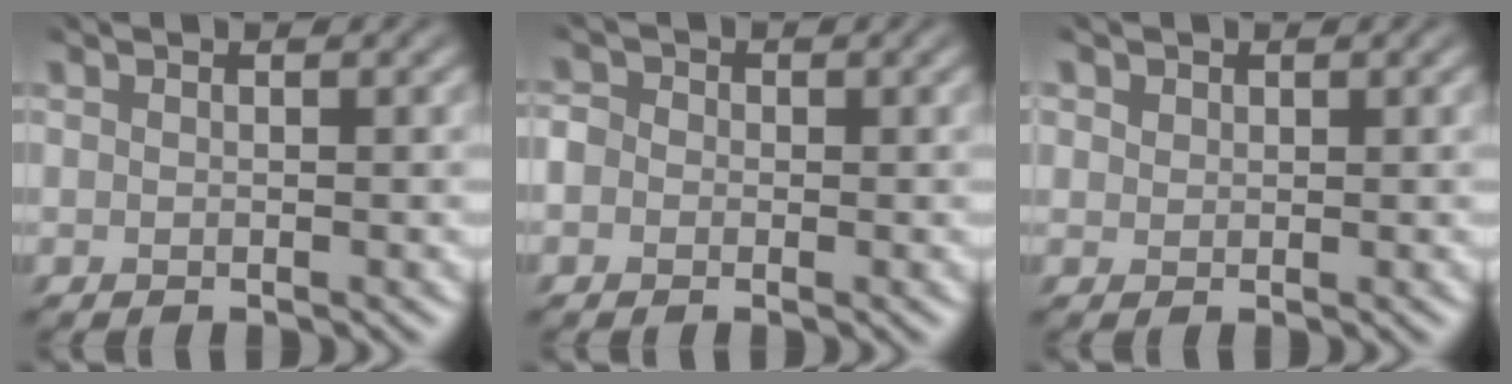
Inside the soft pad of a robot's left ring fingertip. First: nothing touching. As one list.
[{"total": 2.8, "force": [-2.1, -0.1, -1.8], "torque": [0.009, -0.016, -0.026]}, {"total": 2.3, "force": [-0.7, -1.1, -2.0], "torque": [0.010, -0.014, 0.007]}]